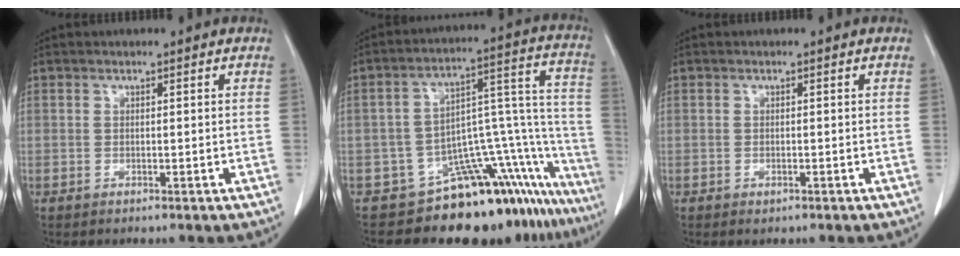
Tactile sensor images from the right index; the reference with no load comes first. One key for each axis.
{"total": 19.2, "fx": -16.8, "fy": 3.5, "fz": 8.5, "tx": -0.005, "ty": 0.079, "tz": -0.229}
{"total": 0.5, "fx": -0.3, "fy": 0.3, "fz": 0.3, "tx": -0.004, "ty": 0.000, "tz": -0.003}